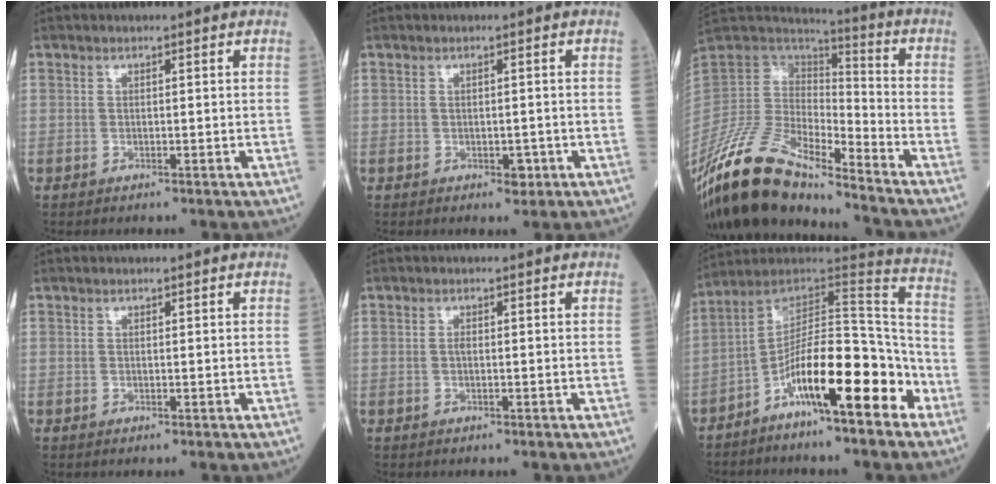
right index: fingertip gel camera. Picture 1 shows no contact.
{"total": 1.7, "force": [-0.6, 1.1, 1.1], "torque": [-0.011, 0.001, -0.004]}
{"total": 18.0, "force": [-14.6, 4.5, 9.6], "torque": [-0.196, 0.012, -0.276]}
{"total": 0.0}
{"total": 0.5, "force": [-0.1, 0.2, 0.5], "torque": [-0.013, 0.001, -0.002]}
{"total": 16.5, "force": [-8.1, 3.5, 14.0], "torque": [-0.224, 0.037, -0.132]}